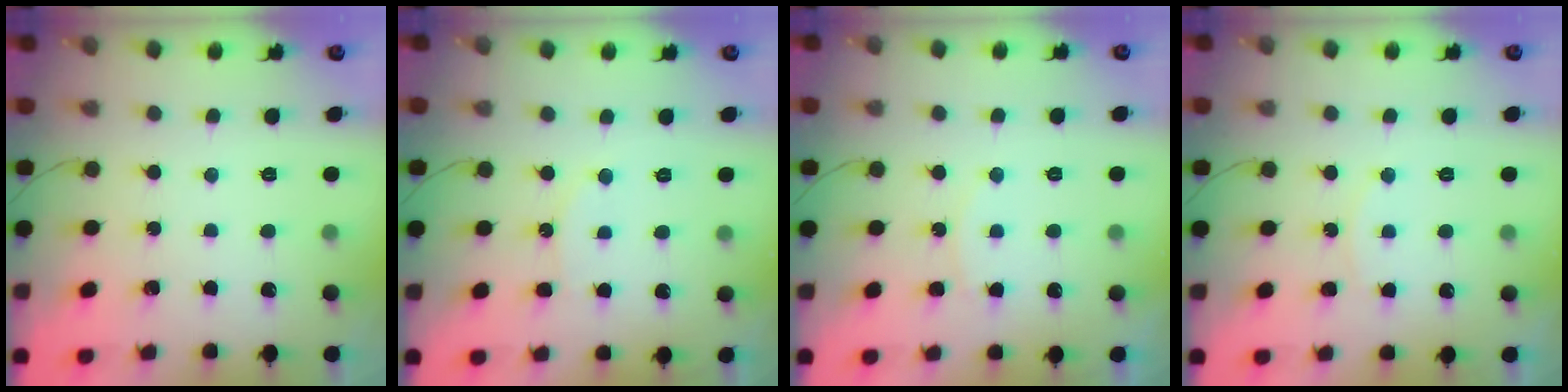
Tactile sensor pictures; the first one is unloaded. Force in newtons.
{"total": 8.0, "press": 7.8, "slide": 2.0}
{"total": 5.8, "press": 5.8, "slide": 0.4}
{"total": 7.7, "press": 7.7, "slide": 0.7}